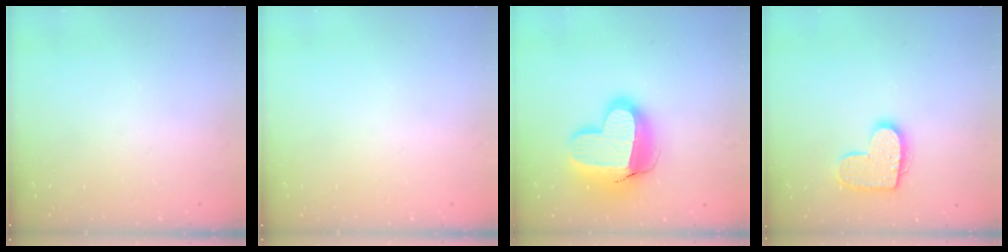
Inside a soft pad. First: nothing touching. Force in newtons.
{"total": 0.0}
{"total": 18.3, "press": 18.3, "slide": 1.4}
{"total": 12.4, "press": 12.4, "slide": 0.6}